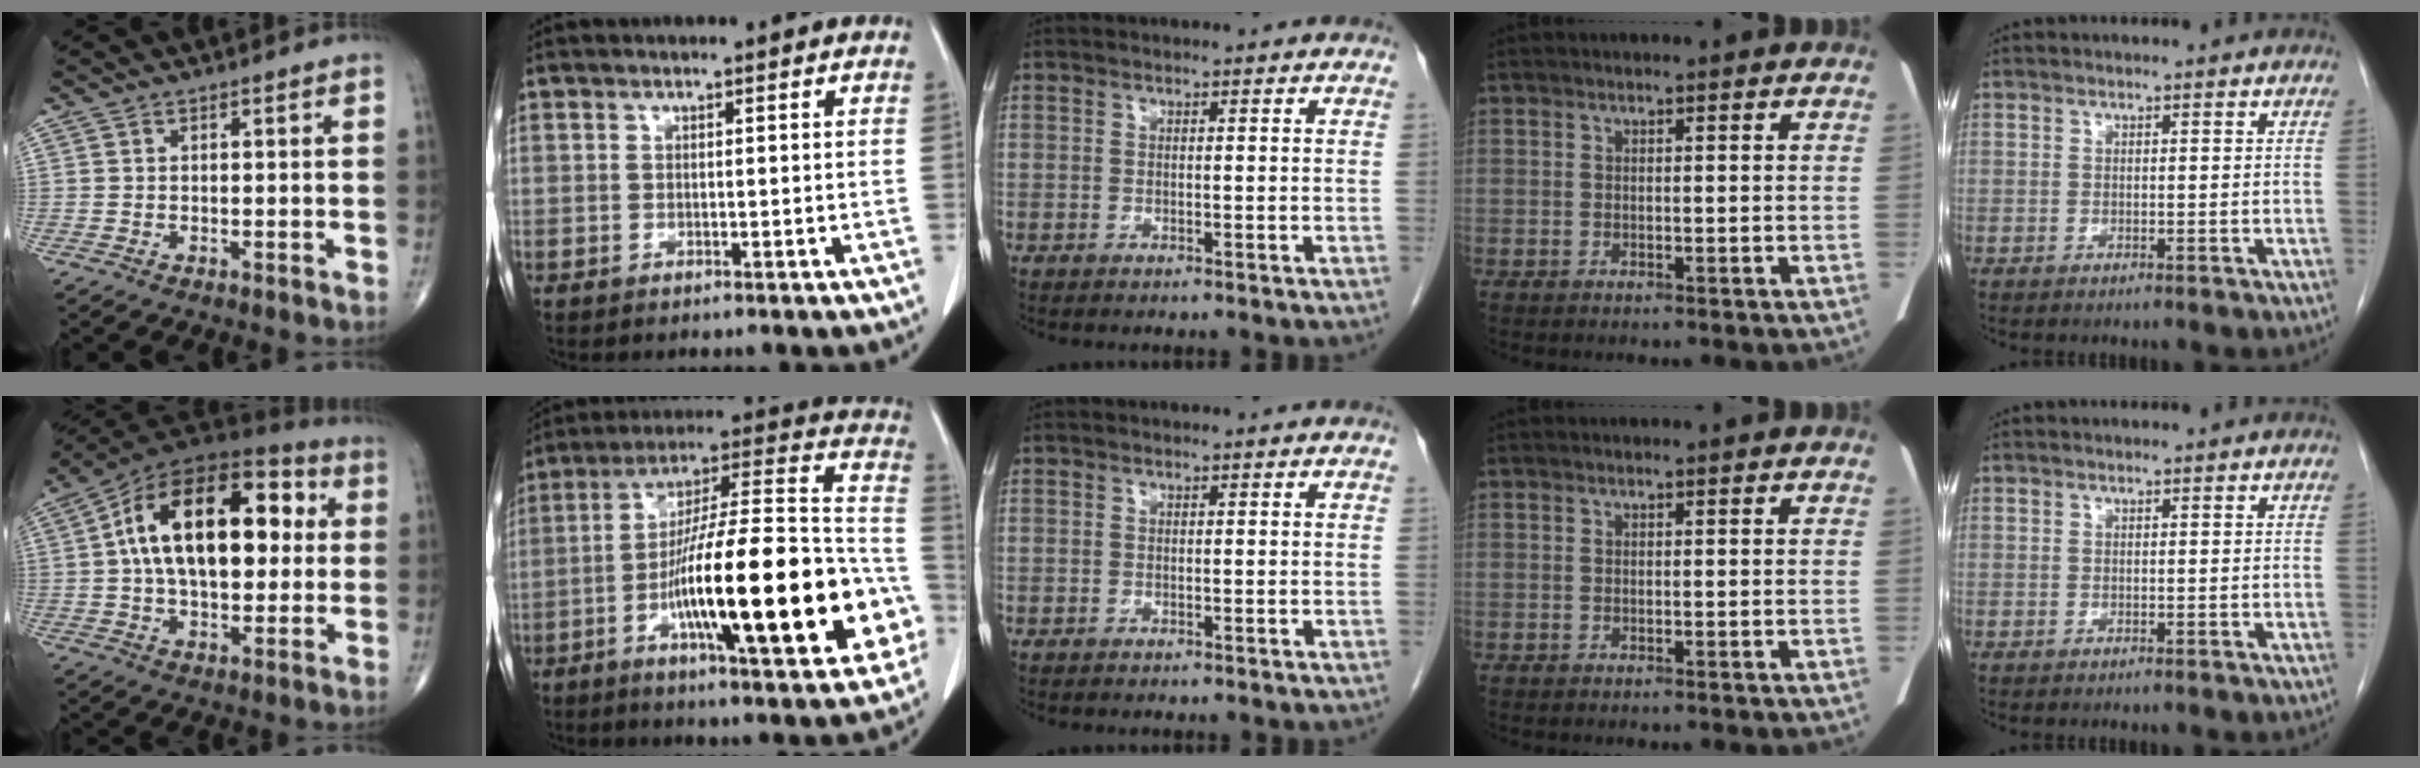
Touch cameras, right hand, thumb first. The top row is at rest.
{"thumb": {"total": 23.6, "force": [3.4, 13.1, 19.4], "torque": [-0.297, 0.030, 0.043]}, "index": {"total": 29.5, "force": [-8.4, 4.7, 27.9], "torque": [-0.378, 0.003, -0.133]}}